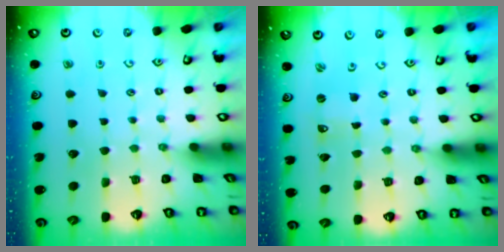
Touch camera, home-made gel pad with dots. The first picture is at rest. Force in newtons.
{"total": 0.0}